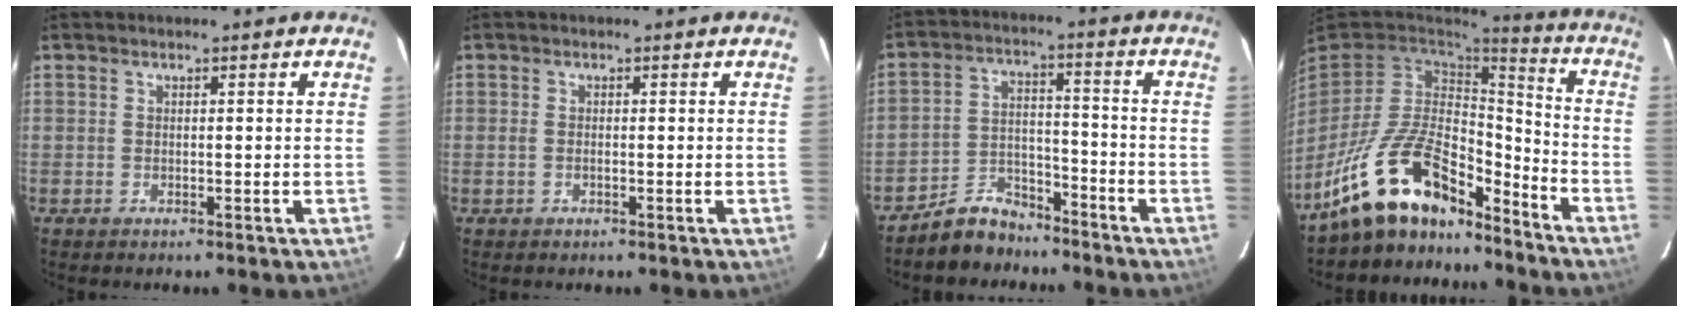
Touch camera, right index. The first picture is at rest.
{"total": 1.0, "force": [-0.3, 0.5, 0.8], "torque": [-0.018, -0.001, -0.007]}
{"total": 8.0, "force": [-6.8, 4.0, 1.3], "torque": [-0.041, 0.028, -0.111]}
{"total": 18.1, "force": [-13.7, 7.7, 8.9], "torque": [-0.196, 0.012, -0.234]}